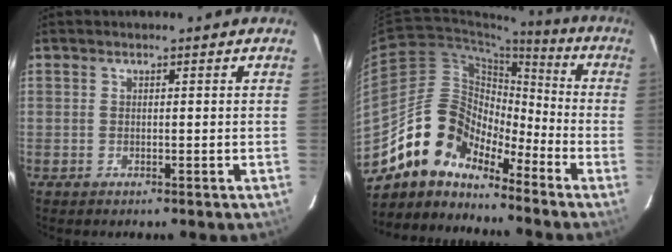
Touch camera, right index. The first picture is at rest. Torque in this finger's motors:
{"motor_torque": [1.08, -1.06, 0.52, 0.01]}